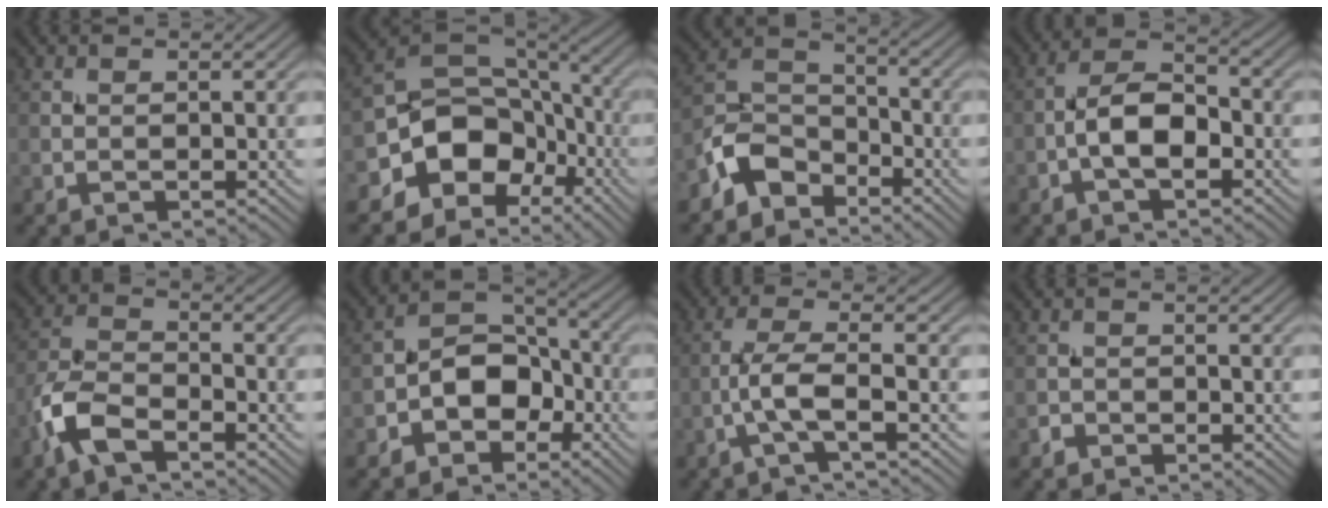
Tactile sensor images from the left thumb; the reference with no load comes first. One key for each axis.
{"total": 12.0, "fx": -5.2, "fy": 9.0, "fz": 6.0, "tx": -0.119, "ty": -0.018, "tz": -0.101}
{"total": 6.8, "fx": -4.9, "fy": 3.8, "fz": 2.8, "tx": -0.053, "ty": 0.002, "tz": -0.117}
{"total": 6.4, "fx": -2.1, "fy": 3.1, "fz": 5.2, "tx": -0.092, "ty": 0.015, "tz": -0.049}
{"total": 6.7, "fx": -4.1, "fy": 2.8, "fz": 4.4, "tx": -0.101, "ty": -0.003, "tz": -0.101}
{"total": 7.1, "fx": -3.0, "fy": 5.0, "fz": 4.1, "tx": -0.061, "ty": 0.011, "tz": -0.066}
{"total": 4.5, "fx": -1.7, "fy": 0.6, "fz": 4.1, "tx": -0.084, "ty": 0.014, "tz": -0.049}
{"total": 1.2, "fx": -0.9, "fy": 0.8, "fz": 0.1, "tx": 0.001, "ty": 0.001, "tz": -0.019}